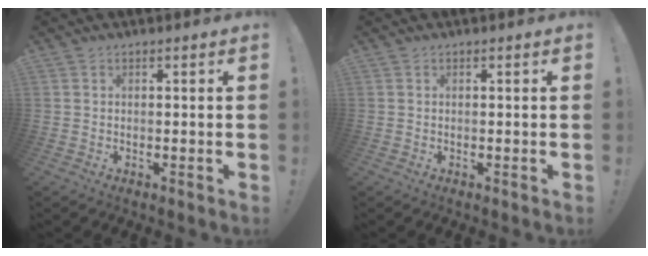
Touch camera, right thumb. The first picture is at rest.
{"total": 0.0}